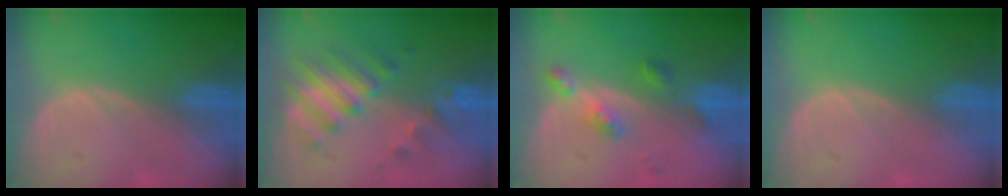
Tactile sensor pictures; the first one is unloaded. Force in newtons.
{"total": 7.9, "press": 7.1, "slide": 3.4}
{"total": 4.6, "press": 4.2, "slide": 1.9}
{"total": 0.0}